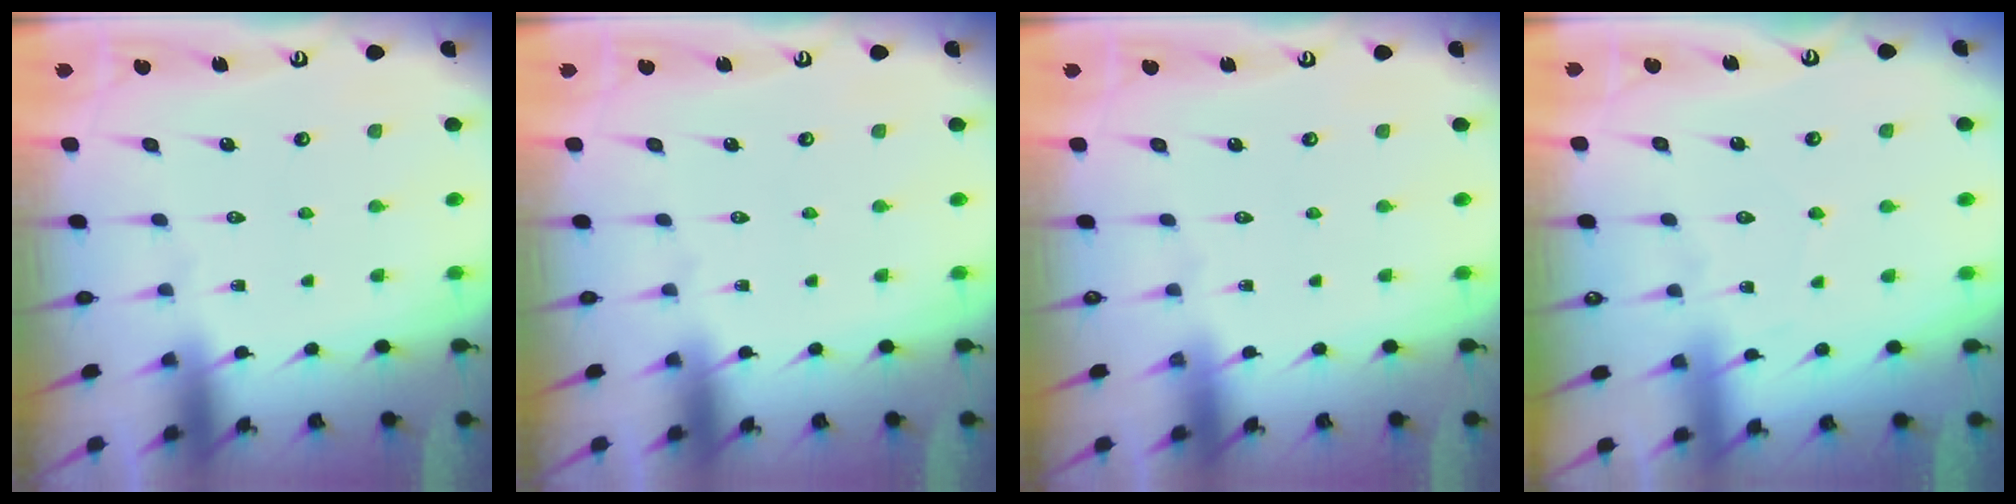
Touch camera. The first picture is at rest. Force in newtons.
{"total": 0.0}
{"total": 0.0}
{"total": 3.6, "press": 3.6, "slide": 0.5}